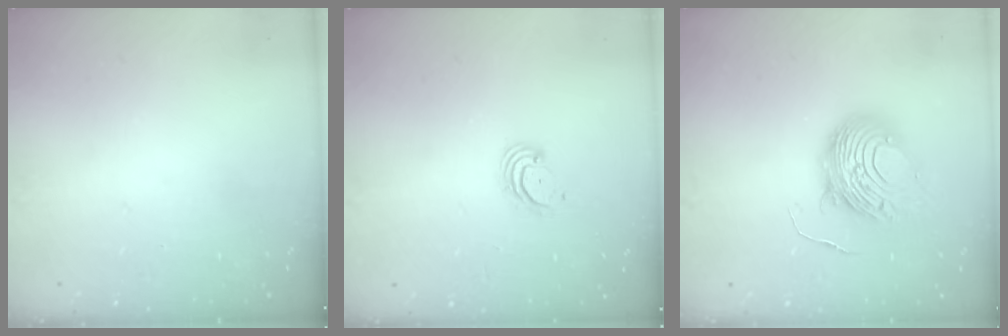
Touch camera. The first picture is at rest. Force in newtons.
{"total": 3.0, "press": 3.0, "slide": 0.3}
{"total": 11.4, "press": 11.3, "slide": 0.8}